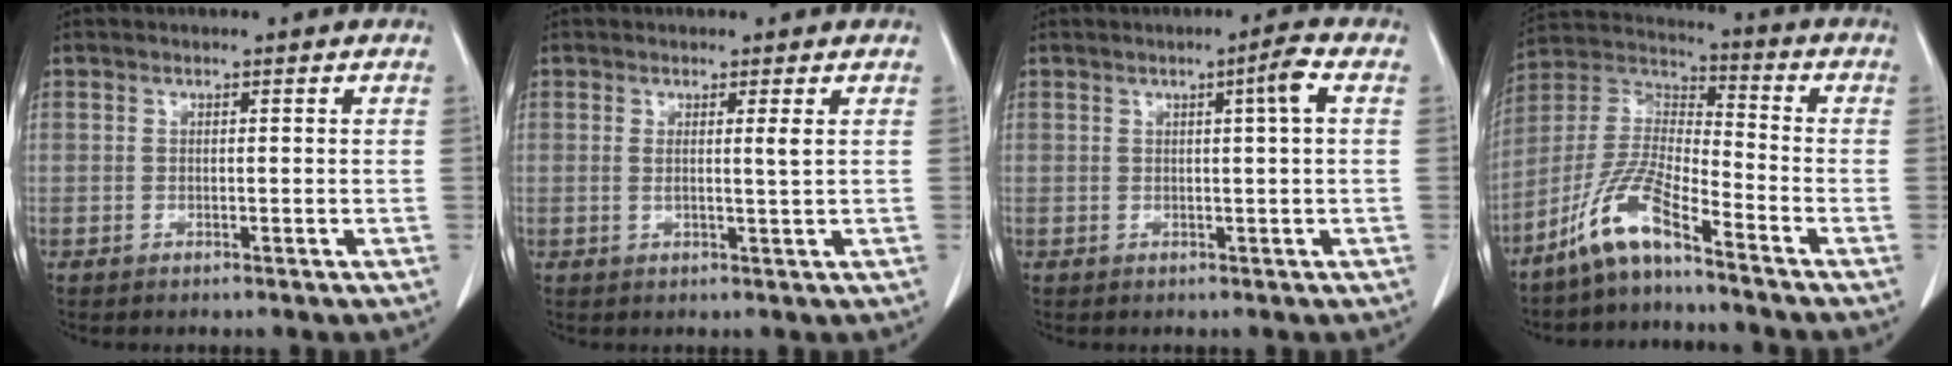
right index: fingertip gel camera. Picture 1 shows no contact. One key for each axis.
{"total": 1.6, "fx": 0.5, "fy": -0.4, "fz": 1.5, "tx": -0.029, "ty": -0.005, "tz": 0.009}
{"total": 2.9, "fx": 0.7, "fy": -0.4, "fz": 2.8, "tx": -0.044, "ty": 0.002, "tz": 0.011}
{"total": 10.2, "fx": -7.3, "fy": 1.3, "fz": 7.0, "tx": -0.159, "ty": 0.000, "tz": -0.151}